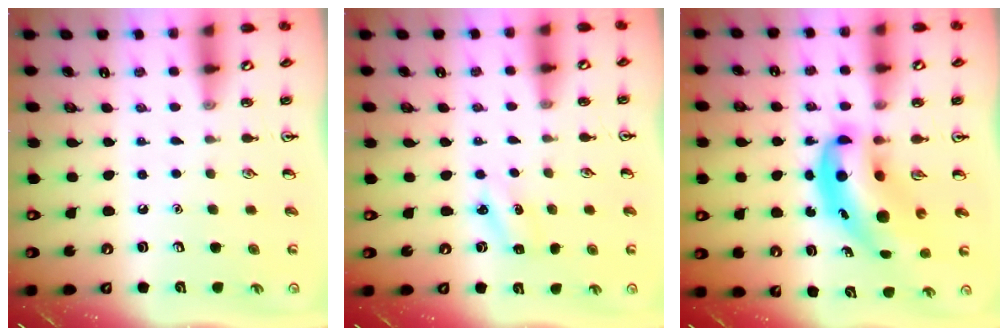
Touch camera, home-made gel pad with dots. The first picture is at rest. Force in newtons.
{"total": 2.5, "press": 2.3, "slide": 0.8}
{"total": 10.1, "press": 9.7, "slide": 3.0}